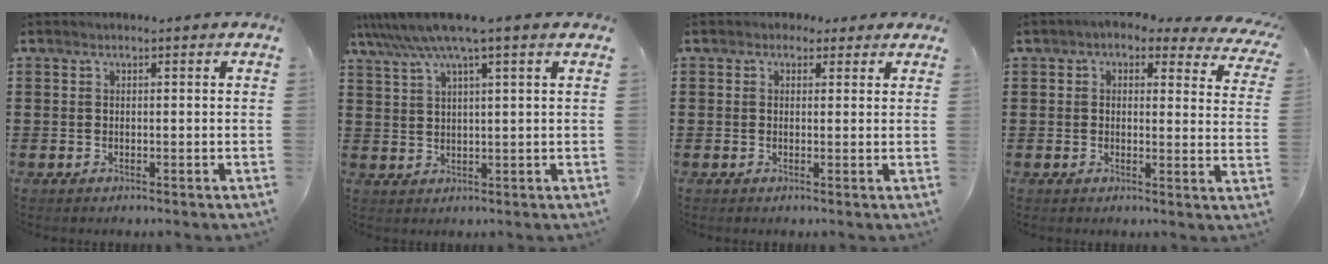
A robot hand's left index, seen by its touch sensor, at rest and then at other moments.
{"total": 6.2, "force": [4.1, -0.2, 4.6], "torque": [-0.101, -0.009, 0.071]}
{"total": 1.5, "force": [0.8, 1.3, 0.4], "torque": [-0.012, 0.008, 0.014]}
{"total": 2.8, "force": [2.0, 1.1, 1.6], "torque": [-0.041, -0.009, 0.032]}